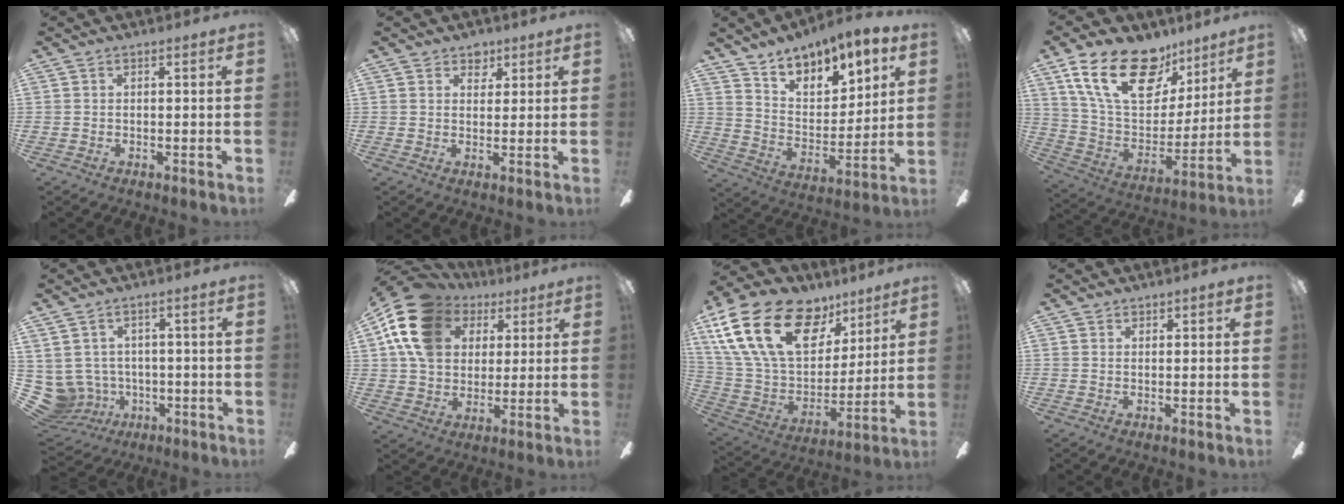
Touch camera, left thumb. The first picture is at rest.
{"total": 3.6, "force": [2.5, 2.6, 0.3], "torque": [0.005, -0.009, 0.041]}
{"total": 9.1, "force": [7.4, 4.8, 2.2], "torque": [-0.044, -0.065, 0.137]}
{"total": 23.7, "force": [13.7, 13.3, 14.0], "torque": [-0.244, -0.068, 0.248]}
{"total": 8.2, "force": [-0.3, 7.7, 2.6], "torque": [-0.119, -0.008, -0.004]}
{"total": 17.8, "force": [7.7, 13.2, 9.0], "torque": [-0.183, -0.027, 0.143]}
{"total": 27.1, "force": [13.0, 16.6, 17.1], "torque": [-0.324, -0.055, 0.243]}
{"total": 1.4, "force": [1.2, 0.7, 0.2], "torque": [-0.004, 0.000, 0.023]}